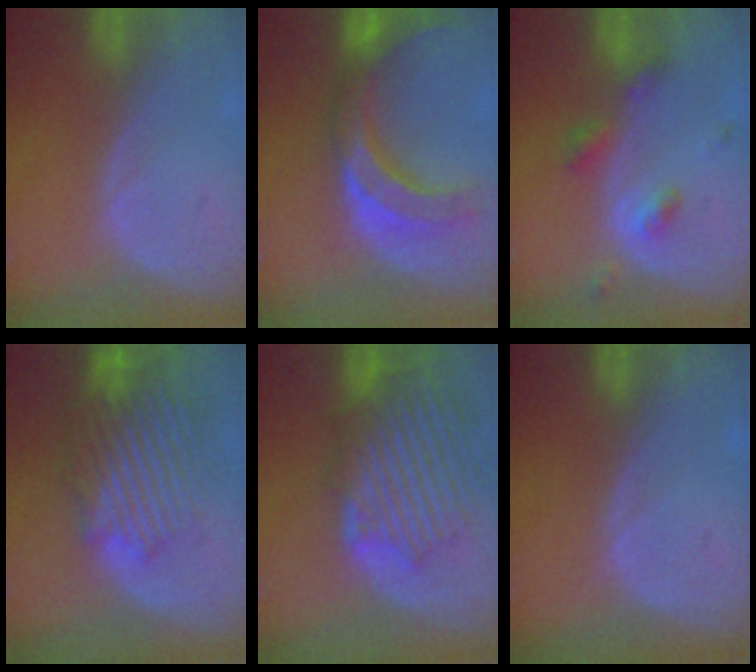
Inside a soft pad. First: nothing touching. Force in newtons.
{"total": 10.3, "press": 9.5, "slide": 4.0}
{"total": 4.9, "press": 4.4, "slide": 2.2}
{"total": 10.0, "press": 9.1, "slide": 4.0}
{"total": 10.9, "press": 10.5, "slide": 2.9}
{"total": 0.0}